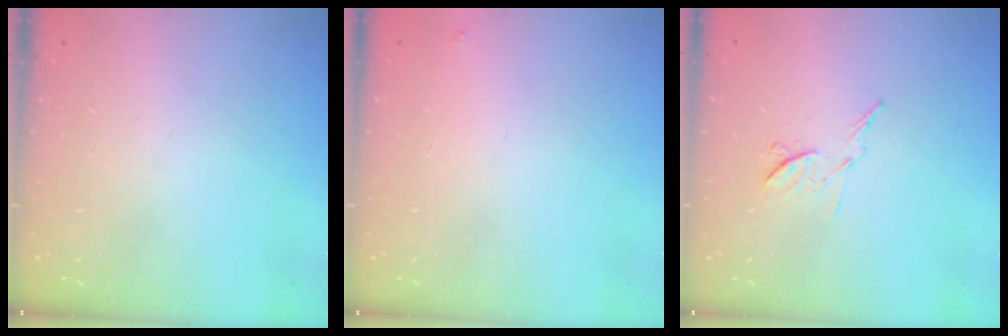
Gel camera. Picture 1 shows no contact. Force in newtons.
{"total": 3.8, "press": 3.8, "slide": 0.2}
{"total": 6.8, "press": 6.7, "slide": 0.8}